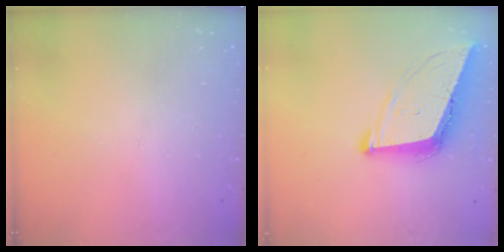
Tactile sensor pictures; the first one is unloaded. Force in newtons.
{"total": 10.9, "press": 10.3, "slide": 3.6}